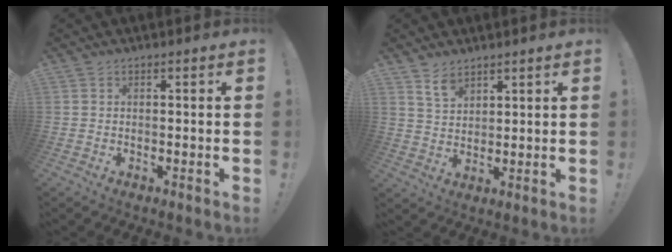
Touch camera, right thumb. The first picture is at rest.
{"total": 5.5, "force": [4.2, 2.7, 2.3], "torque": [-0.044, -0.022, 0.079]}